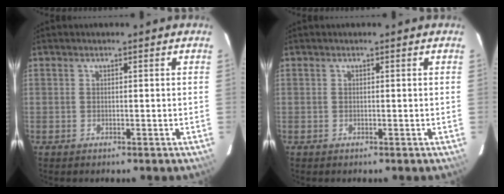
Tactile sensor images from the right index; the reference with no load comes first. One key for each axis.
{"total": 0.0}